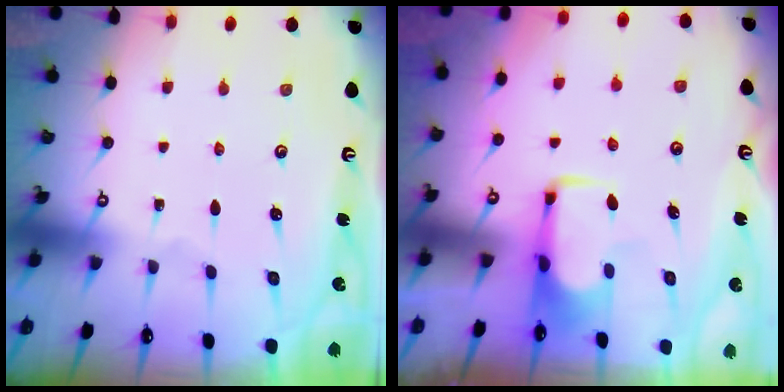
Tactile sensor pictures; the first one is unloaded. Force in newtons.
{"total": 2.0, "press": 2.0, "slide": 0.4}